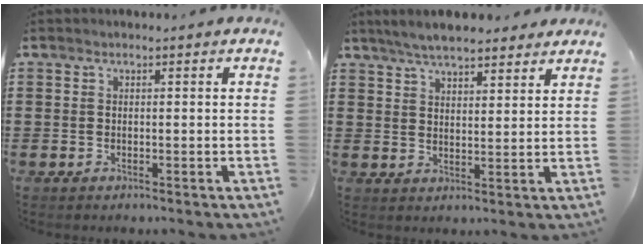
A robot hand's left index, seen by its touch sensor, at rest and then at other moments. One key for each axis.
{"total": 5.4, "fx": 5.0, "fy": 1.3, "fz": 1.9, "tx": -0.050, "ty": -0.005, "tz": 0.093}